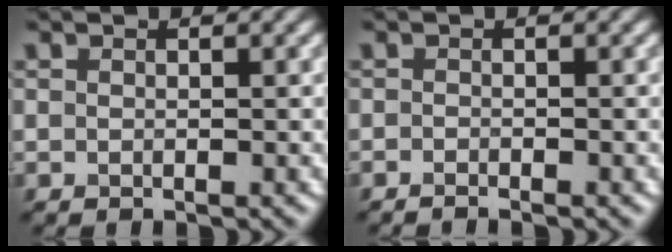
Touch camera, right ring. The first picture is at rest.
{"total": 0.7, "force": [-0.6, -0.1, 0.3], "torque": [-0.006, -0.001, -0.012]}